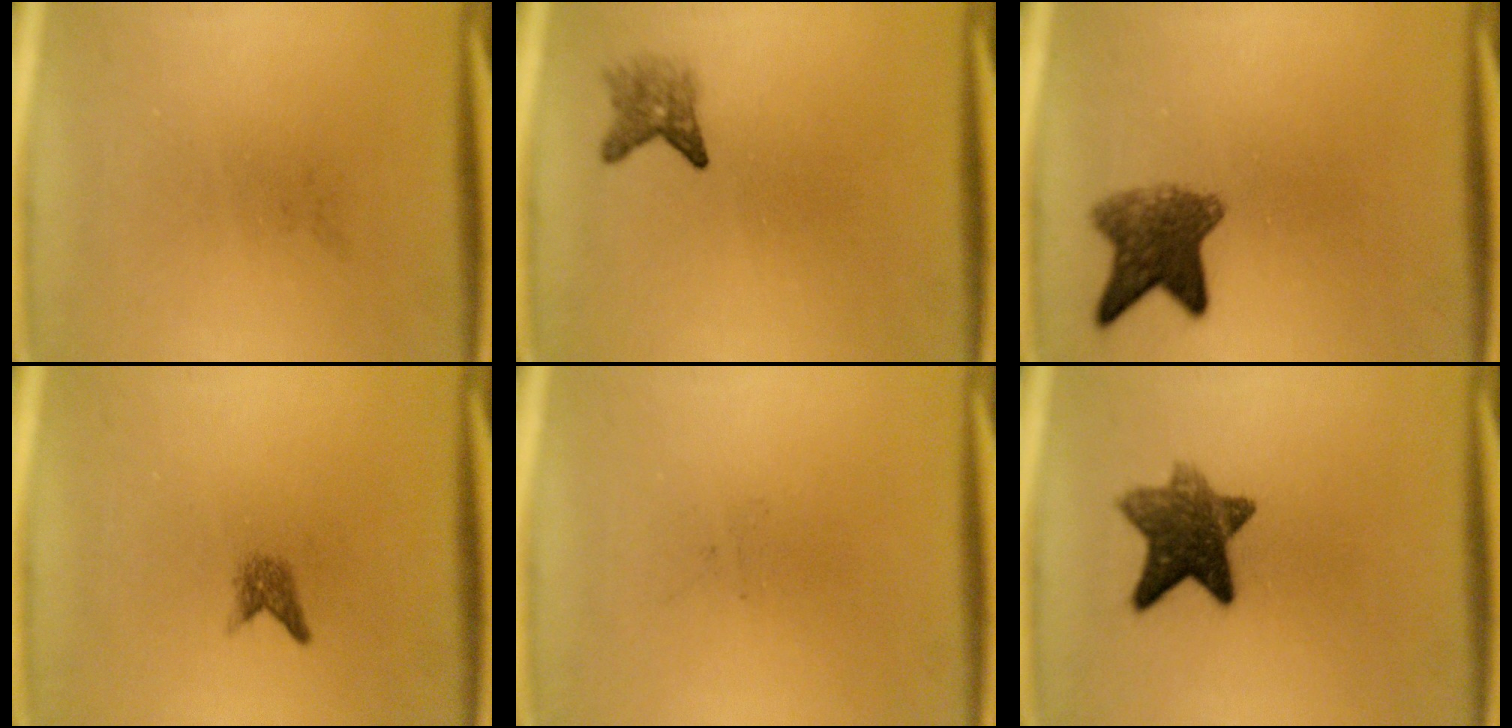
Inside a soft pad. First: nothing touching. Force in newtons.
{"total": 2.4}
{"total": 6.5}
{"total": 1.5}
{"total": 0.0}
{"total": 9.0}